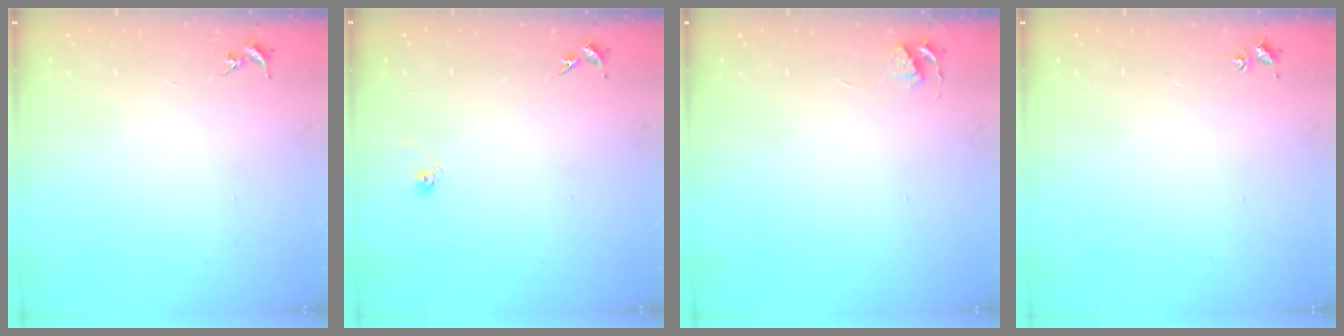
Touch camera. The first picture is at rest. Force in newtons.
{"total": 3.2, "press": 2.7, "slide": 1.7}
{"total": 3.5, "press": 3.4, "slide": 0.5}
{"total": 2.0, "press": 2.0, "slide": 0.3}